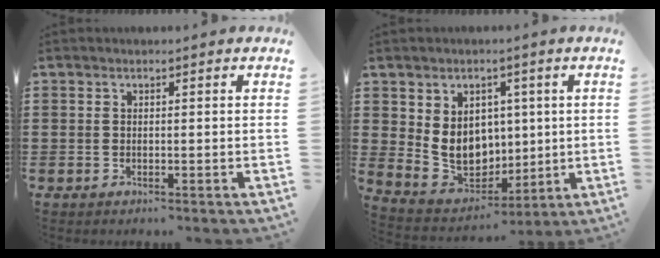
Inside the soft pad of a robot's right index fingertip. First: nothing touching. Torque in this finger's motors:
{"motor_torque": [0.96, 1.14, 0.26, 0.11]}